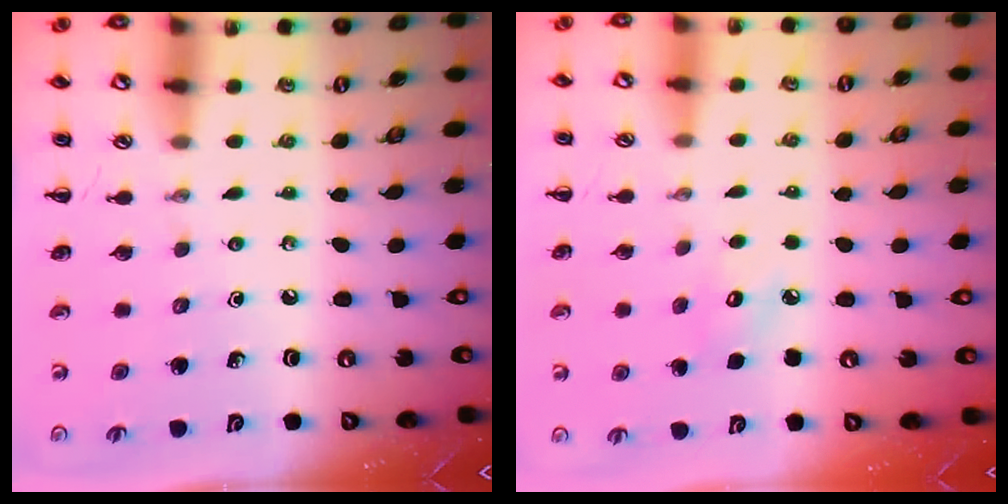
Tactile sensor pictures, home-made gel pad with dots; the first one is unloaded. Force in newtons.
{"total": 3.9, "press": 3.8, "slide": 1.0}